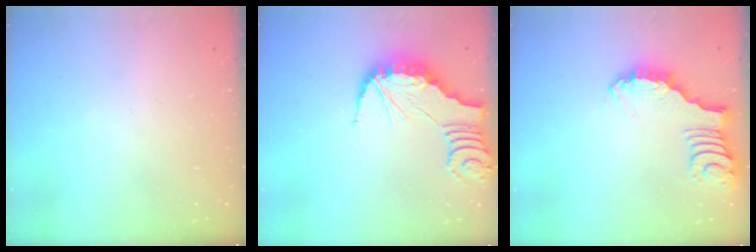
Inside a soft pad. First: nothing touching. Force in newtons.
{"total": 2.2, "press": 2.2, "slide": 0.2}
{"total": 2.3, "press": 2.3, "slide": 0.3}